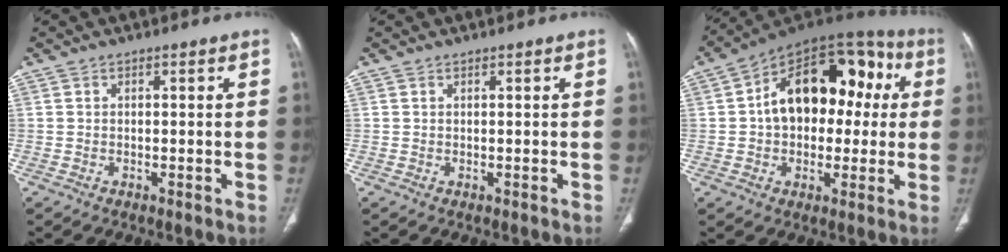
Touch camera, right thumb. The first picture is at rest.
{"total": 0.0}
{"total": 22.1, "force": [2.9, 14.0, 16.8], "torque": [-0.209, 0.045, 0.034]}